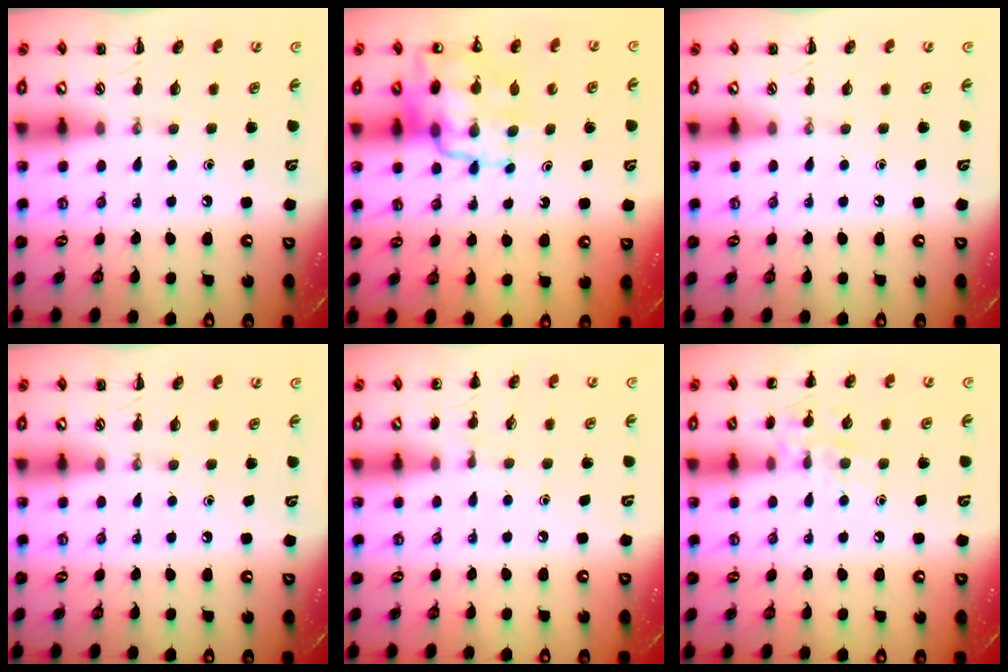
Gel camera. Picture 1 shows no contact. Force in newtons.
{"total": 14.0, "press": 13.5, "slide": 3.7}
{"total": 0.0}
{"total": 0.0}
{"total": 4.8, "press": 4.5, "slide": 1.5}
{"total": 9.2, "press": 9.1, "slide": 1.7}